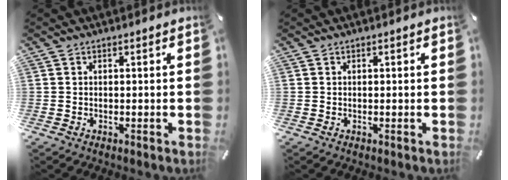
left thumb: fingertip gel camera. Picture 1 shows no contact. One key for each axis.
{"total": 0.0}